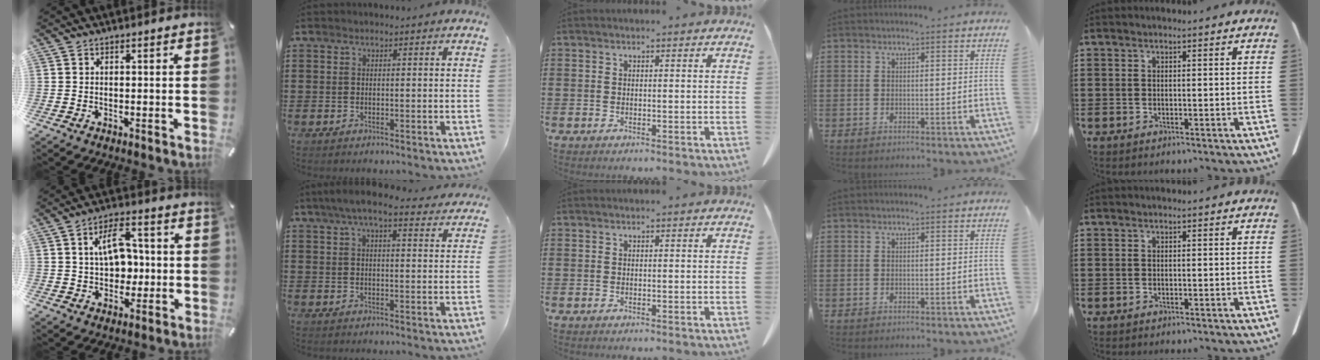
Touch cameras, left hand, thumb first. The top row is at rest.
{"thumb": {"total": 10.6, "force": [1.0, 7.5, 7.3], "torque": [-0.111, 0.006, 0.016]}, "index": {"total": 6.6, "force": [5.4, 0.7, 3.8], "torque": [-0.087, -0.011, 0.096]}}